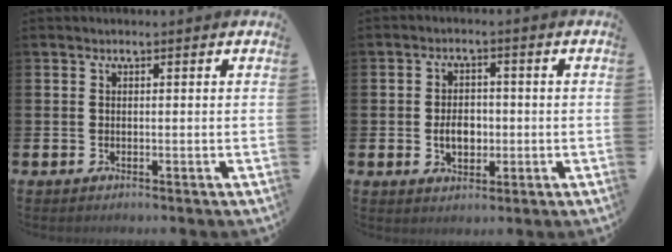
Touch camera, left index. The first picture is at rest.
{"total": 4.1, "force": [-0.6, 2.9, 2.8], "torque": [-0.041, 0.001, -0.016]}